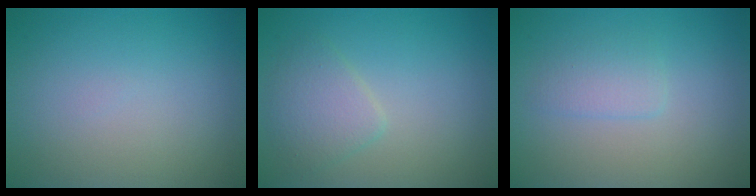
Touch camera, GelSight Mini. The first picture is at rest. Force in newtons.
{"total": 2.6, "press": 2.6, "slide": 0.1}
{"total": 1.6, "press": 1.6, "slide": 0.0}